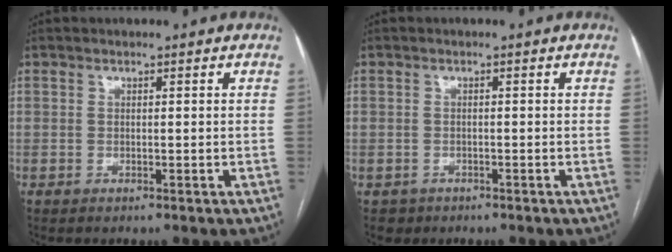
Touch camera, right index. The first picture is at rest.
{"total": 1.9, "force": [-1.1, 1.6, -0.1], "torque": [-0.003, 0.006, -0.016]}